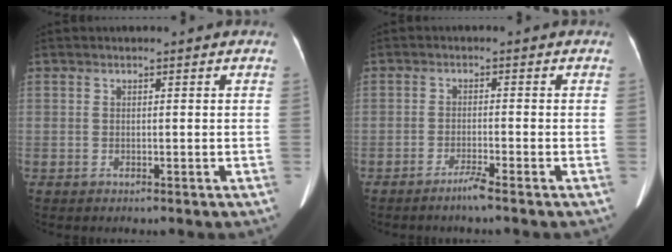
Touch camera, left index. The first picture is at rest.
{"total": 2.4, "force": [-2.0, -0.5, 1.4], "torque": [-0.034, -0.004, -0.037]}